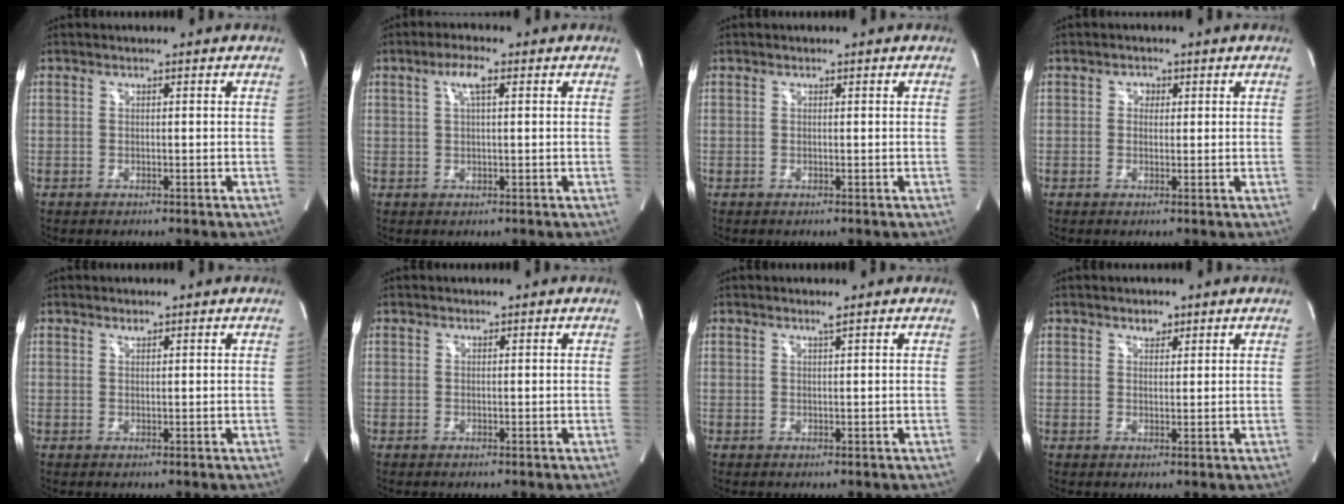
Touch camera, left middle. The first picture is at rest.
{"total": 3.5, "force": [1.4, 0.6, 3.2], "torque": [-0.064, 0.010, 0.028]}
{"total": 0.0}
{"total": 1.5, "force": [0.4, 1.3, 0.6], "torque": [-0.007, 0.004, 0.004]}
{"total": 0.6, "force": [0.6, 0.2, 0.2], "torque": [-0.008, -0.002, 0.011]}
{"total": 0.0}
{"total": 0.7, "force": [0.6, -0.2, 0.4], "torque": [-0.016, -0.005, 0.015]}
{"total": 1.6, "force": [1.2, 0.9, 0.6], "torque": [-0.009, 0.000, 0.019]}